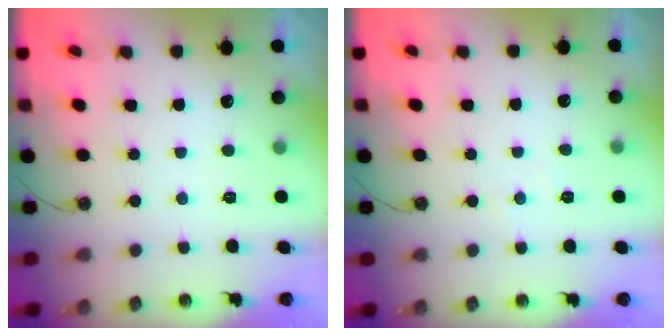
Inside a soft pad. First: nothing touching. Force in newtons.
{"total": 2.6, "press": 2.5, "slide": 0.5}